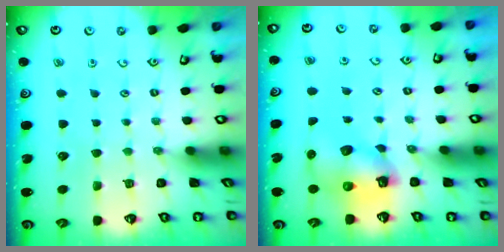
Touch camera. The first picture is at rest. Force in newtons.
{"total": 8.8, "press": 8.6, "slide": 1.5}